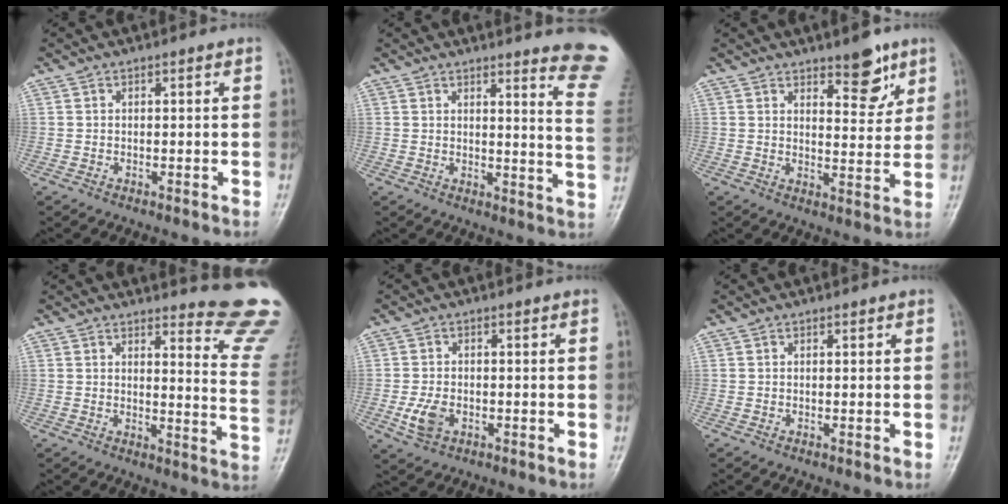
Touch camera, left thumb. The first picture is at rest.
{"total": 13.3, "force": [12.0, 0.0, 5.6], "torque": [-0.045, -0.134, 0.112]}
{"total": 7.2, "force": [4.7, 3.0, 4.5], "torque": [-0.032, -0.033, 0.067]}
{"total": 14.7, "force": [13.9, 1.5, 4.4], "torque": [-0.022, -0.166, 0.135]}
{"total": 4.5, "force": [-1.4, 3.0, 3.0], "torque": [-0.058, 0.000, -0.022]}
{"total": 0.0}